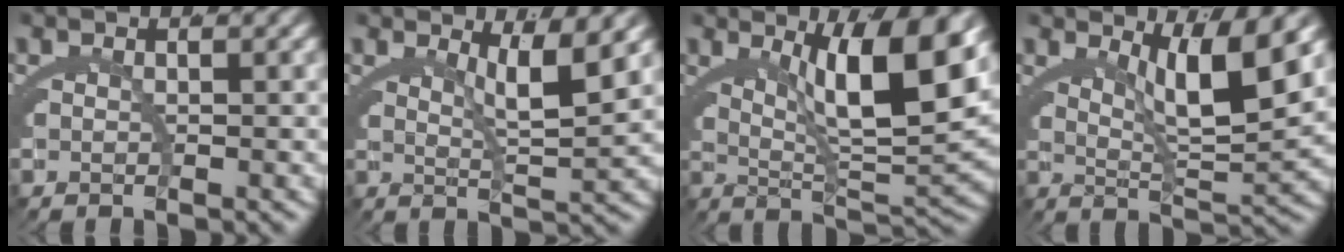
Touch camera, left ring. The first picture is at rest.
{"total": 3.6, "force": [2.1, -0.2, 2.9], "torque": [-0.039, -0.010, 0.040]}
{"total": 9.4, "force": [3.1, 2.2, 8.6], "torque": [-0.124, 0.002, 0.054]}
{"total": 6.1, "force": [2.8, 0.8, 5.3], "torque": [-0.080, -0.007, 0.049]}